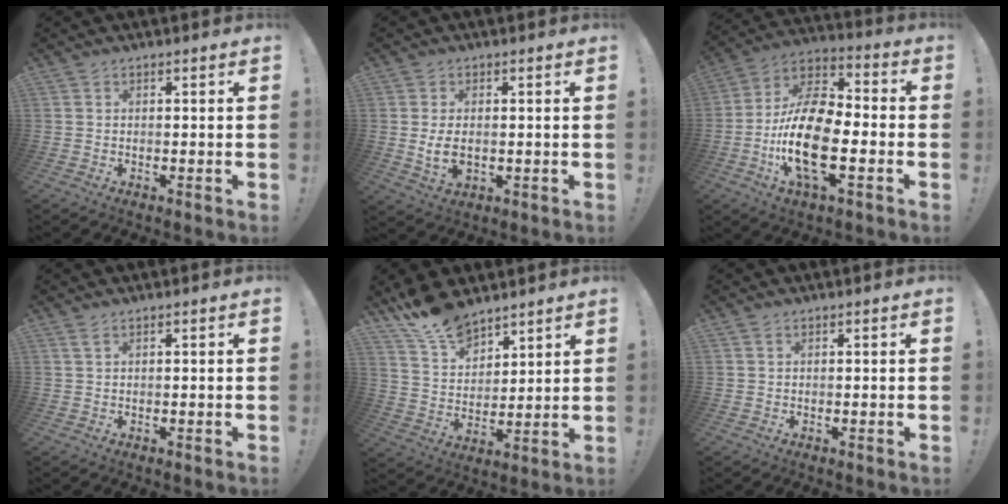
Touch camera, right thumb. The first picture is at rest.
{"total": 5.2, "force": [0.1, 2.9, 4.3], "torque": [-0.067, -0.005, -0.001]}
{"total": 21.0, "force": [-5.1, 10.3, 17.6], "torque": [-0.350, 0.018, -0.085]}
{"total": 1.4, "force": [0.7, 0.1, 1.2], "torque": [-0.026, 0.001, 0.012]}
{"total": 12.4, "force": [10.3, 5.3, 4.4], "torque": [-0.089, -0.072, 0.197]}
{"total": 0.6, "force": [0.3, 0.3, 0.4], "torque": [-0.013, 0.003, 0.007]}